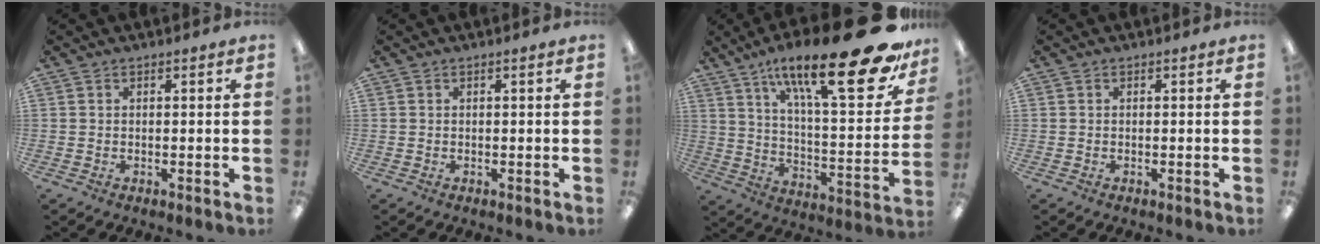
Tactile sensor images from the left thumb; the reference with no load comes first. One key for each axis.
{"total": 0.8, "fx": 0.2, "fy": 0.1, "fz": 0.8, "tx": -0.014, "ty": 0.001, "tz": 0.004}
{"total": 27.9, "fx": 17.0, "fy": 7.3, "fz": 20.9, "tx": -0.312, "ty": -0.107, "tz": 0.269}
{"total": 0.0}